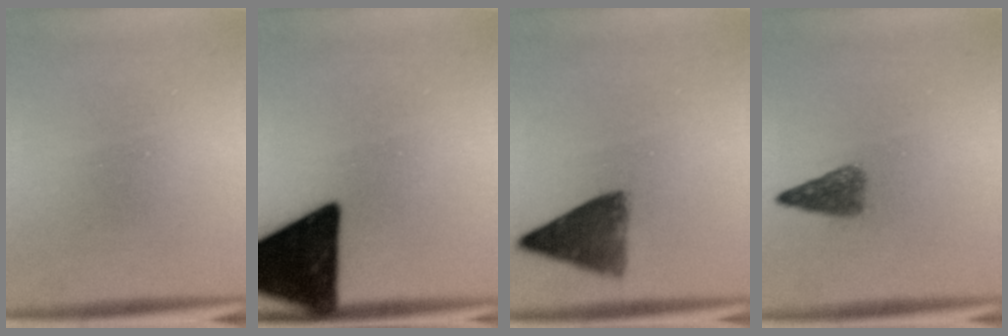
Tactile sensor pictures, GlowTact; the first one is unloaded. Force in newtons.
{"total": 19.5}
{"total": 6.7}
{"total": 3.2}